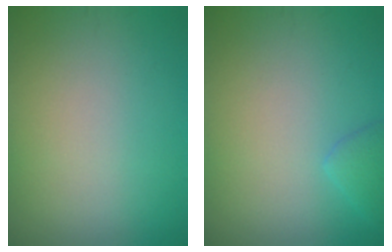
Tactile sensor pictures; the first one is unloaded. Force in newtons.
{"total": 1.4, "press": 1.4, "slide": 0.1}